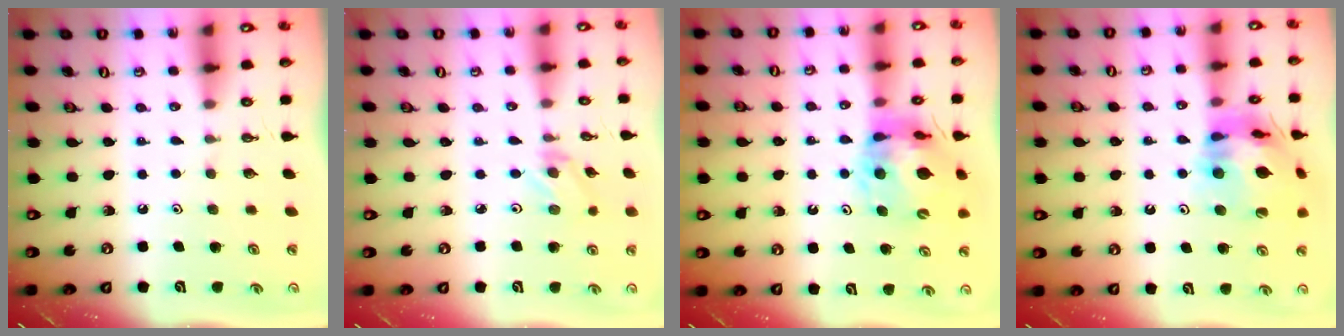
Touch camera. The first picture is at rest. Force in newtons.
{"total": 2.1, "press": 2.0, "slide": 0.4}
{"total": 14.8, "press": 14.7, "slide": 1.7}
{"total": 17.6, "press": 17.4, "slide": 2.5}